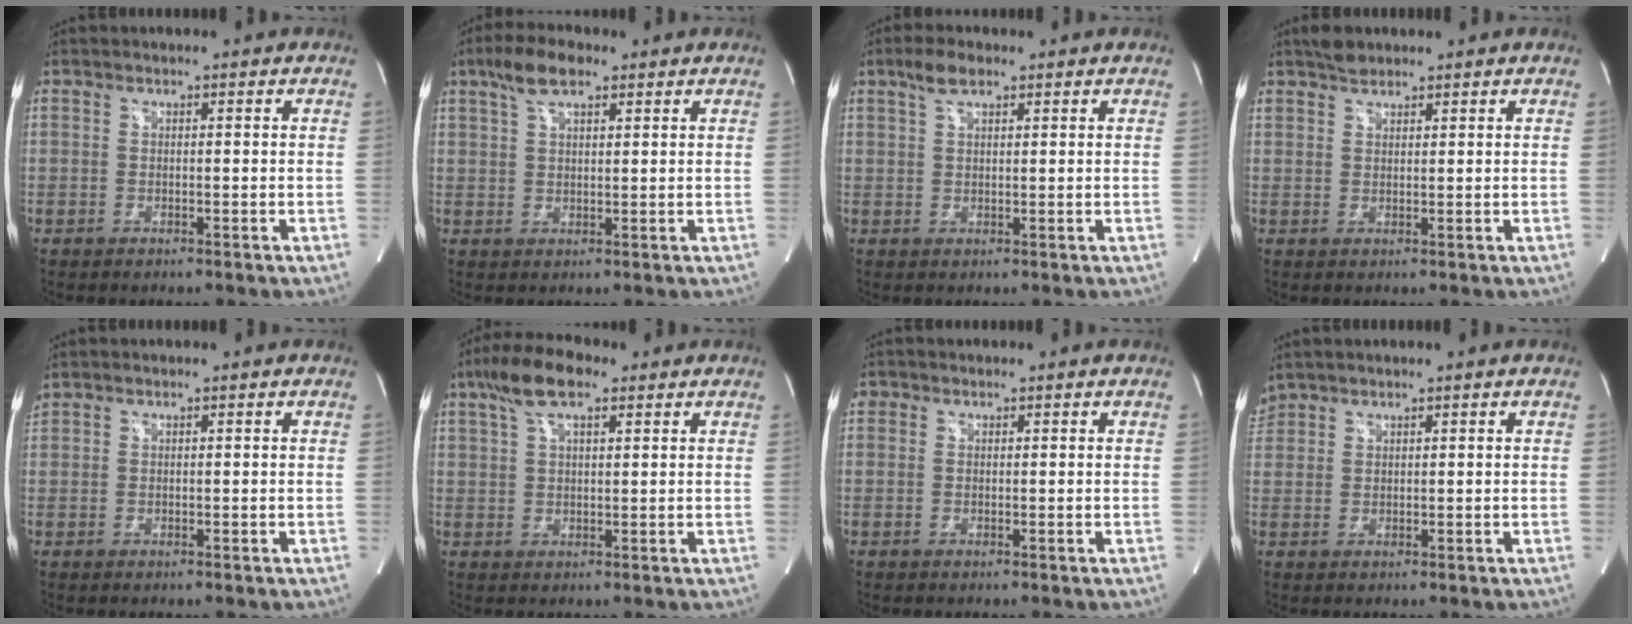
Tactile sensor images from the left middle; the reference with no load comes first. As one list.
[{"total": 5.9, "force": [3.8, 2.0, 4.1], "torque": [-0.087, 0.018, 0.071]}, {"total": 3.4, "force": [2.3, 1.2, 2.3], "torque": [-0.051, 0.010, 0.047]}, {"total": 2.6, "force": [2.3, 1.0, 0.8], "torque": [-0.019, 0.009, 0.041]}, {"total": 1.1, "force": [1.0, 0.2, 0.3], "torque": [-0.017, 0.019, 0.027]}, {"total": 8.2, "force": [5.0, 2.7, 6.0], "torque": [-0.123, 0.026, 0.091]}, {"total": 1.1, "force": [0.6, 0.9, 0.1], "torque": [0.006, 0.005, 0.009]}, {"total": 2.7, "force": [2.5, 0.9, 0.2], "torque": [-0.012, 0.020, 0.054]}]